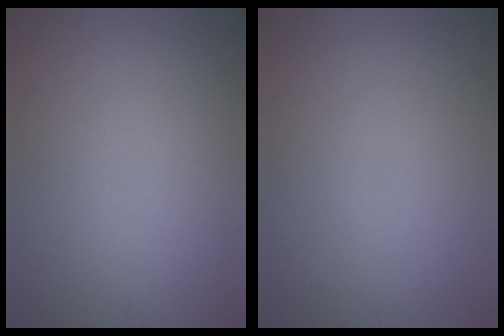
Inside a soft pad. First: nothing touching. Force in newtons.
{"total": 0.0}